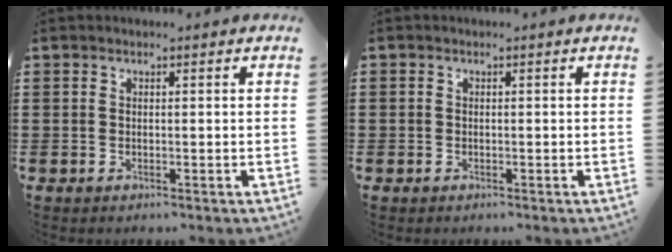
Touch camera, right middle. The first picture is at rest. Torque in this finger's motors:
{"motor_torque": [-1.02, 0.36, -1.05, -0.21]}